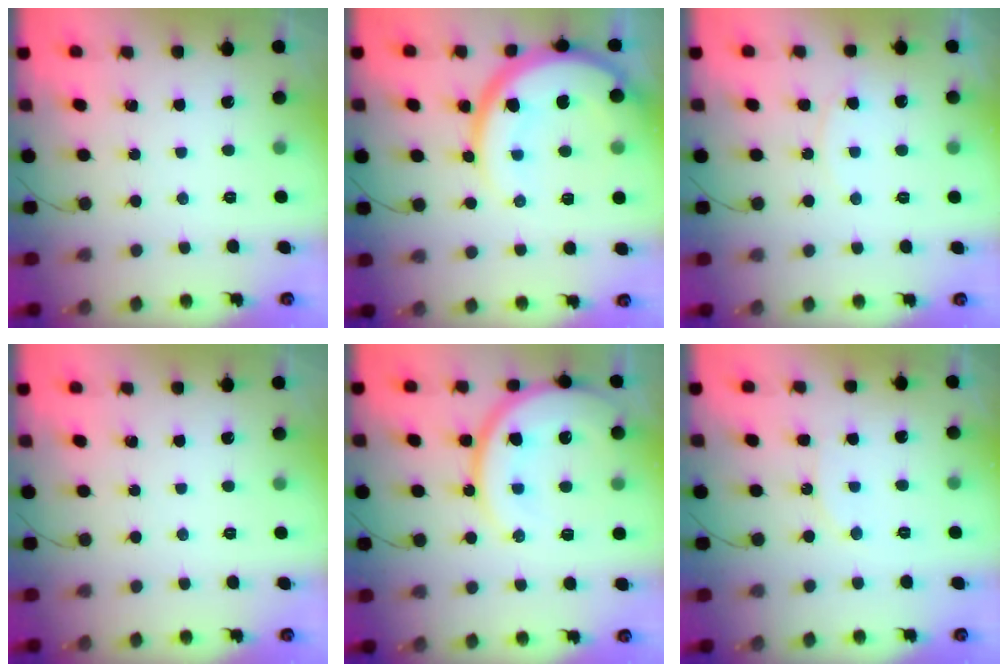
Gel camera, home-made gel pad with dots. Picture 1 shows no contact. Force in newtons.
{"total": 15.9, "press": 15.8, "slide": 1.5}
{"total": 4.6, "press": 4.6, "slide": 0.5}
{"total": 0.0}
{"total": 16.7, "press": 16.6, "slide": 1.8}
{"total": 6.5, "press": 6.5, "slide": 0.4}